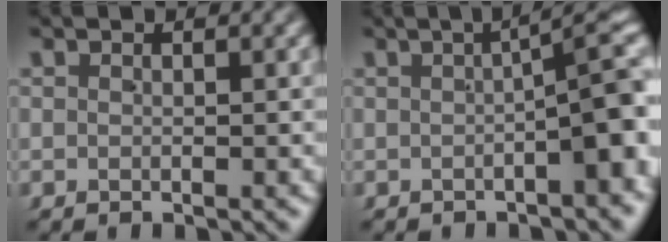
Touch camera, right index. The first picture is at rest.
{"total": 6.1, "force": [-0.1, 1.5, 5.9], "torque": [-0.055, 0.016, -0.005]}